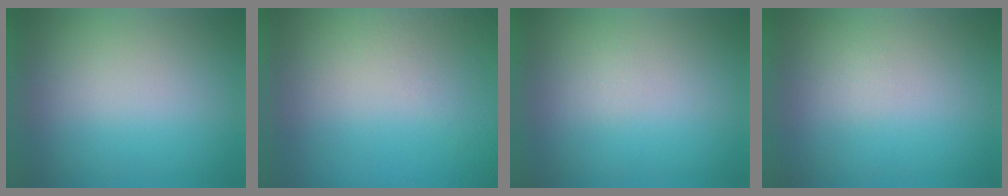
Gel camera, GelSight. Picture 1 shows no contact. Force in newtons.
{"total": 5.1}
{"total": 1.2}
{"total": 1.3}